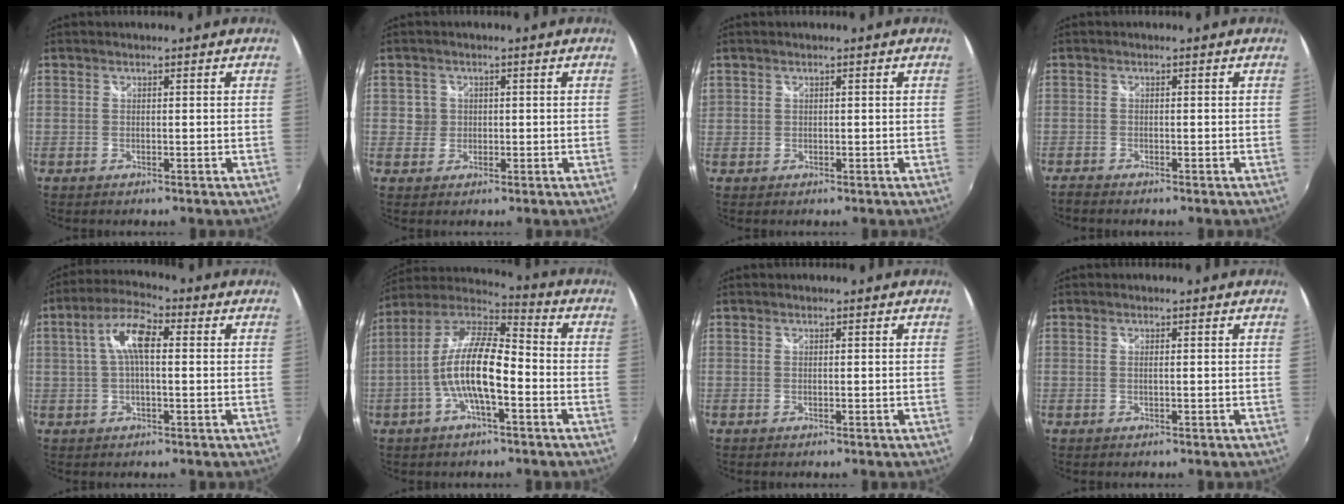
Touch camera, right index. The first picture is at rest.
{"total": 2.5, "force": [-0.2, 2.5, 0.1], "torque": [0.002, 0.002, -0.004]}
{"total": 1.1, "force": [0.0, 1.1, 0.1], "torque": [0.002, -0.002, -0.001]}
{"total": 1.6, "force": [-1.6, 0.3, 0.3], "torque": [-0.014, -0.008, -0.030]}
{"total": 7.5, "force": [0.8, 2.8, 7.0], "torque": [-0.138, 0.020, 0.014]}
{"total": 12.9, "force": [-3.5, 3.8, 11.8], "torque": [-0.234, 0.006, -0.069]}
{"total": 0.0}
{"total": 0.5, "force": [0.0, 0.0, 0.5], "torque": [-0.010, 0.001, -0.002]}